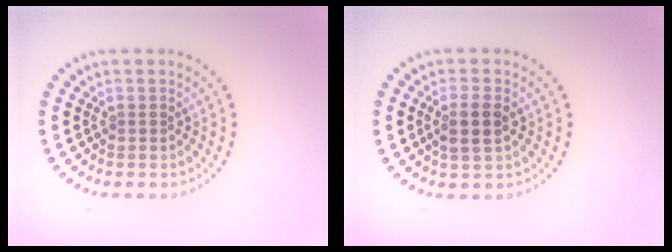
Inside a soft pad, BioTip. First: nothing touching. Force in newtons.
{"total": 2.6, "press": 2.4, "slide": 0.8}